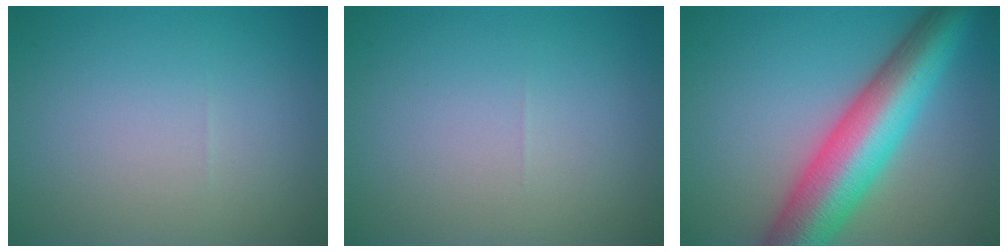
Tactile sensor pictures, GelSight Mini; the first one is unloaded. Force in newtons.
{"total": 0.0}
{"total": 10.3, "press": 10.3, "slide": 0.3}